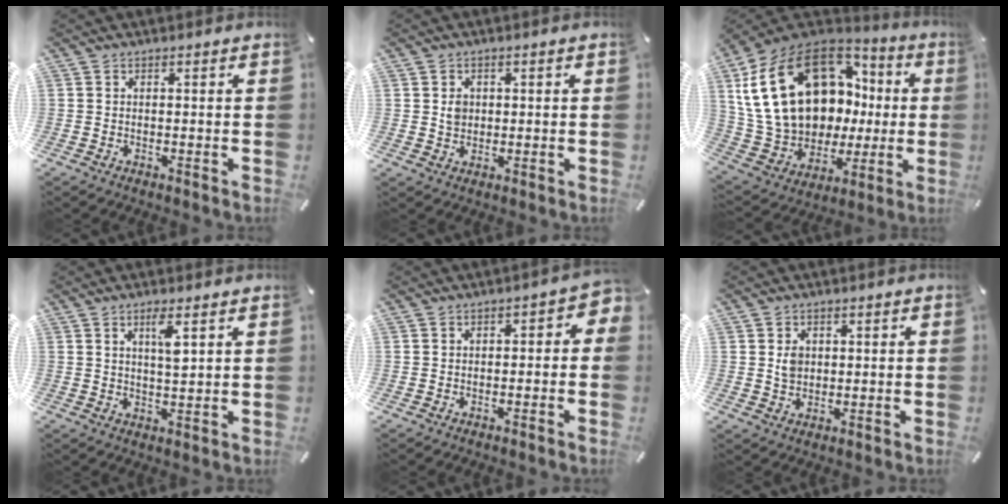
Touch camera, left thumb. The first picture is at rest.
{"total": 2.6, "force": [0.5, 2.4, 0.8], "torque": [-0.004, -0.001, 0.004]}
{"total": 26.3, "force": [7.6, 18.6, 16.9], "torque": [-0.349, -0.037, 0.166]}
{"total": 4.7, "force": [2.3, 0.9, 4.0], "torque": [-0.070, -0.005, 0.034]}
{"total": 3.1, "force": [-1.4, 1.9, 2.0], "torque": [-0.030, 0.012, -0.028]}
{"total": 3.0, "force": [0.7, 2.6, 1.2], "torque": [-0.011, -0.002, 0.009]}